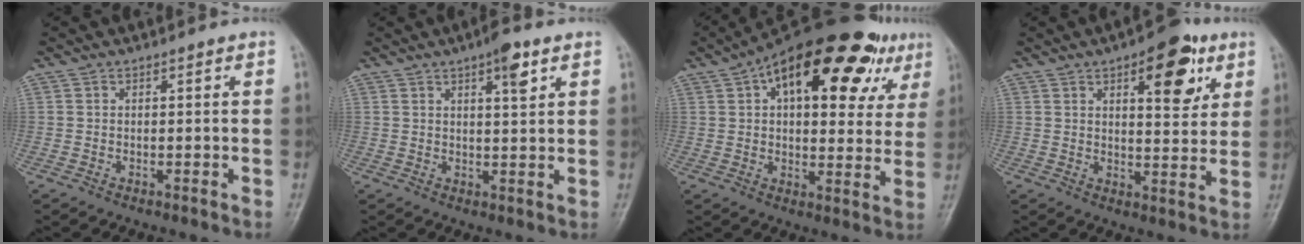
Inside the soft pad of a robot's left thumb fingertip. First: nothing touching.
{"total": 5.5, "force": [2.9, 1.6, 4.4], "torque": [-0.057, -0.009, 0.040]}
{"total": 25.9, "force": [11.9, 11.6, 19.9], "torque": [-0.259, 0.016, 0.167]}
{"total": 12.0, "force": [5.6, 5.2, 9.2], "torque": [-0.091, -0.020, 0.073]}